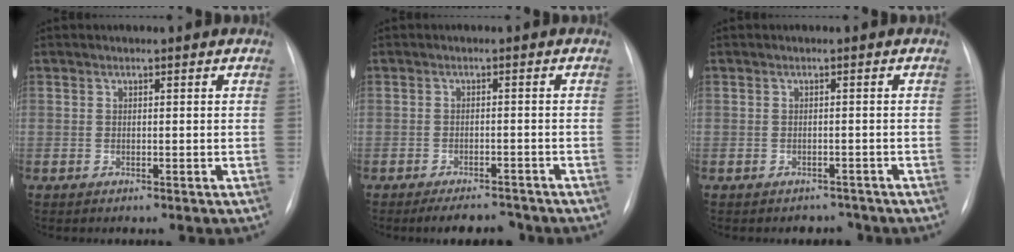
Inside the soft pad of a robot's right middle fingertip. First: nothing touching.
{"total": 5.2, "force": [-4.6, 1.5, 1.8], "torque": [-0.019, -0.006, -0.066]}
{"total": 2.1, "force": [-1.8, 1.0, -0.4], "torque": [0.006, 0.006, -0.024]}